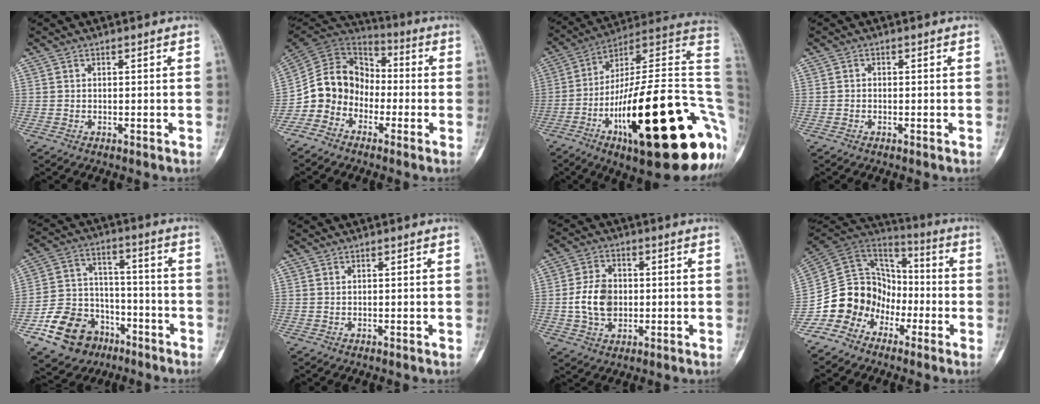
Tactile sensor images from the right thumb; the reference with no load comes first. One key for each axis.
{"total": 12.7, "fx": -4.5, "fy": 10.8, "fz": 4.9, "tx": -0.065, "ty": 0.076, "tz": -0.094}
{"total": 35.4, "fx": -8.0, "fy": 10.4, "fz": 32.8, "tx": -0.396, "ty": 0.064, "tz": -0.121}
{"total": 0.7, "fx": -0.4, "fy": 0.5, "fz": 0.2, "tx": 0.003, "ty": 0.004, "tz": -0.013}
{"total": 15.8, "fx": -8.3, "fy": 12.0, "fz": 6.2, "tx": -0.087, "ty": 0.078, "tz": -0.133}
{"total": 0.0}
{"total": 8.8, "fx": -0.5, "fy": 6.5, "fz": 5.9, "tx": -0.088, "ty": 0.008, "tz": -0.012}
{"total": 15.0, "fx": -7.8, "fy": 12.2, "fz": 4.1, "tx": -0.050, "ty": 0.101, "tz": -0.148}